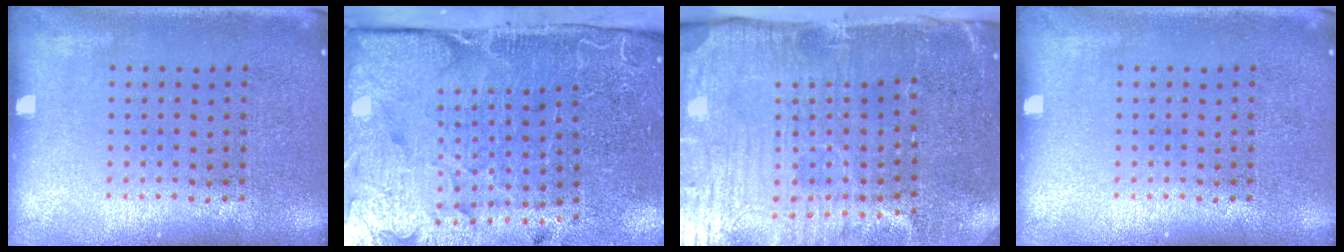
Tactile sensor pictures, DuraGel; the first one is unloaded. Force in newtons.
{"total": 5.2, "press": 4.0, "slide": 3.3}
{"total": 5.2, "press": 4.3, "slide": 2.9}
{"total": 0.0}